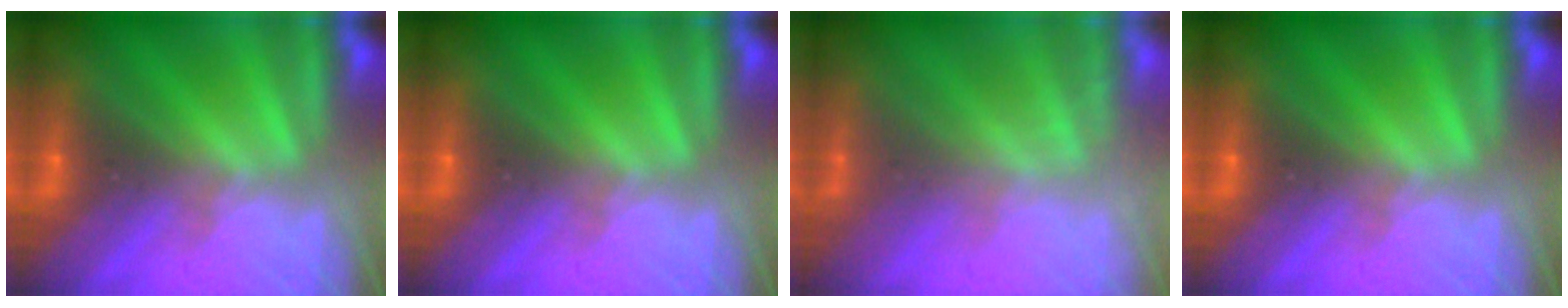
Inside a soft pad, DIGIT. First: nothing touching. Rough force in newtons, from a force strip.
{"total": 0.0}
{"total": 2.3}
{"total": 0.0}